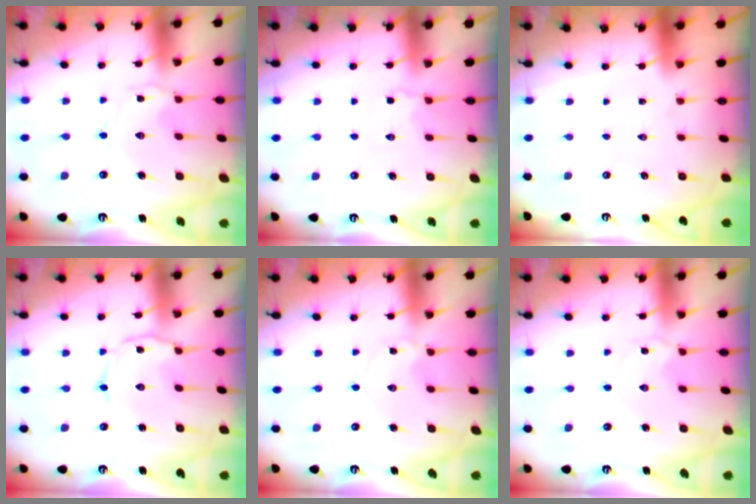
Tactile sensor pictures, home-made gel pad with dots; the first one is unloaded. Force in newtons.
{"total": 3.2, "press": 2.7, "slide": 1.8}
{"total": 1.6, "press": 1.6, "slide": 0.1}
{"total": 2.5, "press": 2.4, "slide": 0.4}
{"total": 1.0, "press": 1.0, "slide": 0.1}
{"total": 1.8, "press": 1.8, "slide": 0.3}